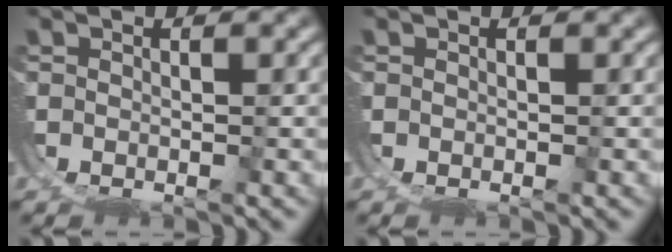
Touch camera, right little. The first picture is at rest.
{"total": 0.0}